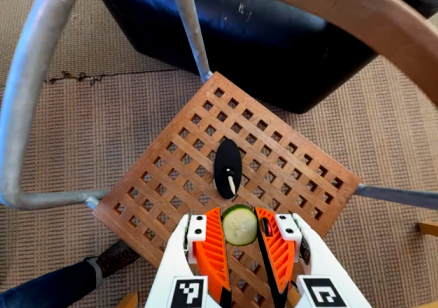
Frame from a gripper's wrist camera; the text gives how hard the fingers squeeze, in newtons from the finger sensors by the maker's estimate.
{"total": 9.4, "left": 9.6, "right": 9.2}